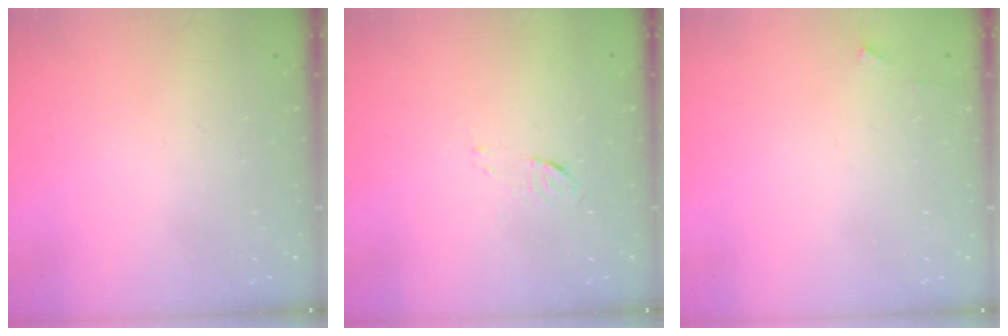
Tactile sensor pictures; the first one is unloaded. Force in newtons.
{"total": 3.3, "press": 3.3, "slide": 0.3}
{"total": 2.6, "press": 2.6, "slide": 0.2}